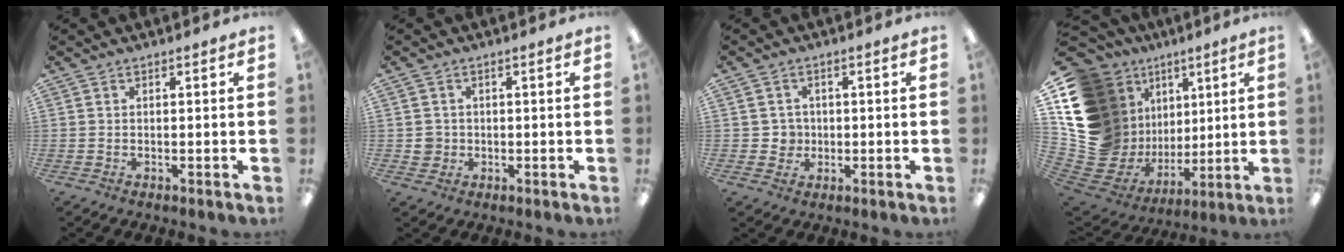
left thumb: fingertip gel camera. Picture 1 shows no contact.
{"total": 3.2, "force": [-0.1, 3.1, 0.6], "torque": [-0.007, 0.004, -0.004]}
{"total": 3.6, "force": [0.0, 3.5, 0.5], "torque": [-0.009, 0.003, -0.003]}
{"total": 20.4, "force": [5.4, 17.4, 9.3], "torque": [-0.166, -0.071, 0.159]}